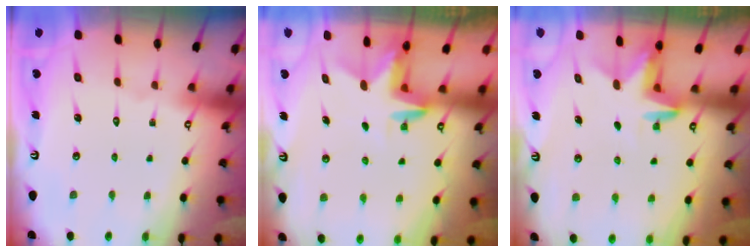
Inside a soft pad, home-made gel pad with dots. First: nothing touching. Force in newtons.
{"total": 2.8, "press": 2.8, "slide": 0.1}
{"total": 3.3, "press": 3.3, "slide": 0.3}